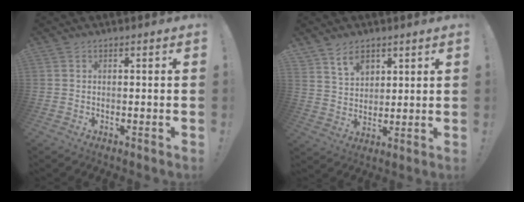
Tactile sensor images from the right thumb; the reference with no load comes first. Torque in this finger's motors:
{"motor_torque": [-0.04, -0.04, -0.29, 0.58, 0.10]}